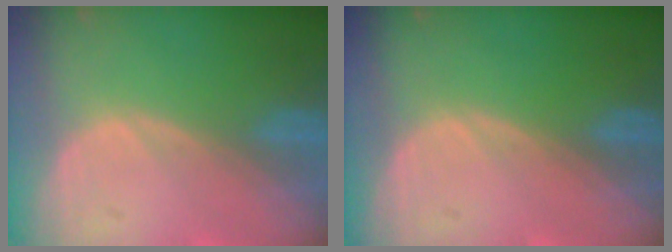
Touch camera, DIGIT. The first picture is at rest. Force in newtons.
{"total": 0.0}